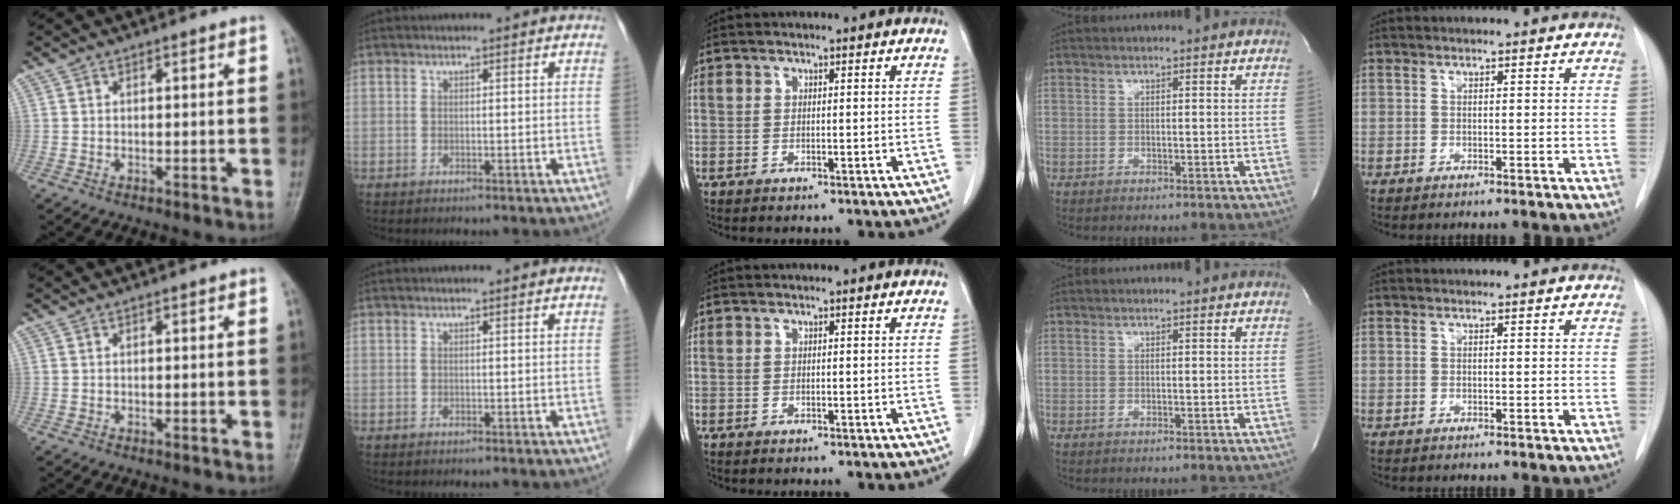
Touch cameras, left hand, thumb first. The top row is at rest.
{}